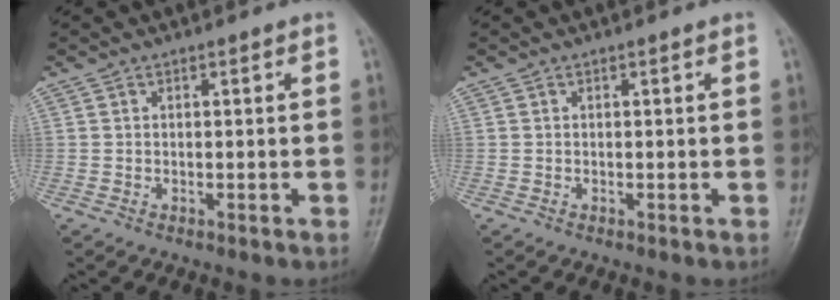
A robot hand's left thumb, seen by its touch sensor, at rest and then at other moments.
{"total": 0.0}